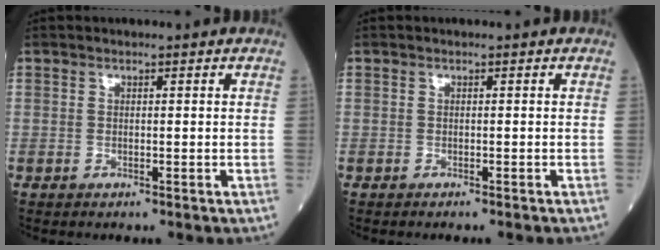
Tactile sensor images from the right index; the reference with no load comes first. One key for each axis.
{"total": 1.5, "fx": -1.4, "fy": 0.0, "fz": 0.6, "tx": -0.010, "ty": -0.002, "tz": -0.018}